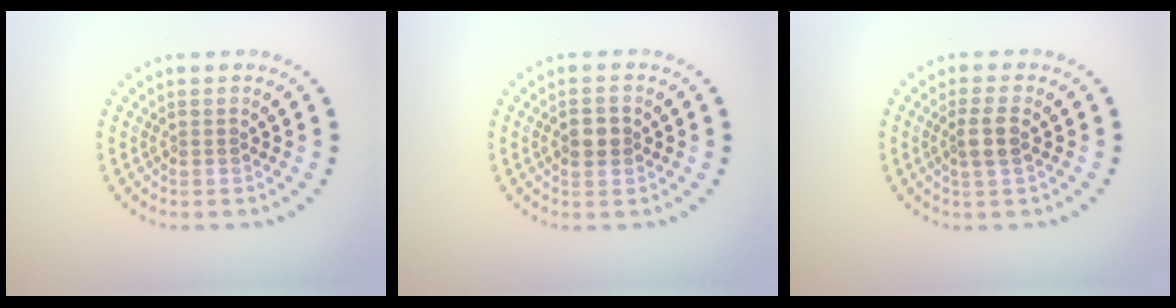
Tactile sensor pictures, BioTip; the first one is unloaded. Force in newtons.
{"total": 2.4, "press": 2.4, "slide": 0.2}
{"total": 2.2, "press": 1.9, "slide": 1.1}